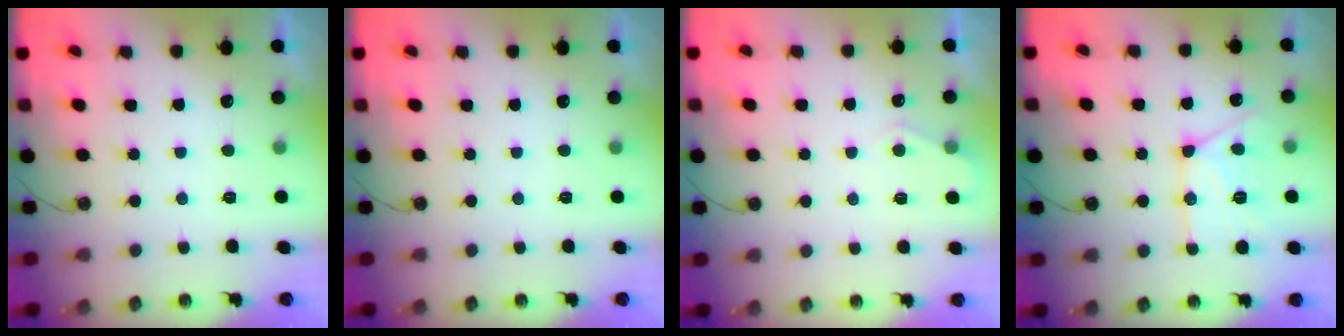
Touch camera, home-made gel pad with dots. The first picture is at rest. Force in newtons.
{"total": 0.0}
{"total": 4.5, "press": 4.5, "slide": 0.5}
{"total": 14.6, "press": 14.5, "slide": 1.4}